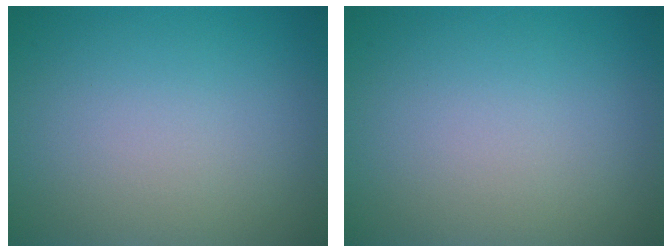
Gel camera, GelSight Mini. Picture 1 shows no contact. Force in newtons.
{"total": 0.0}